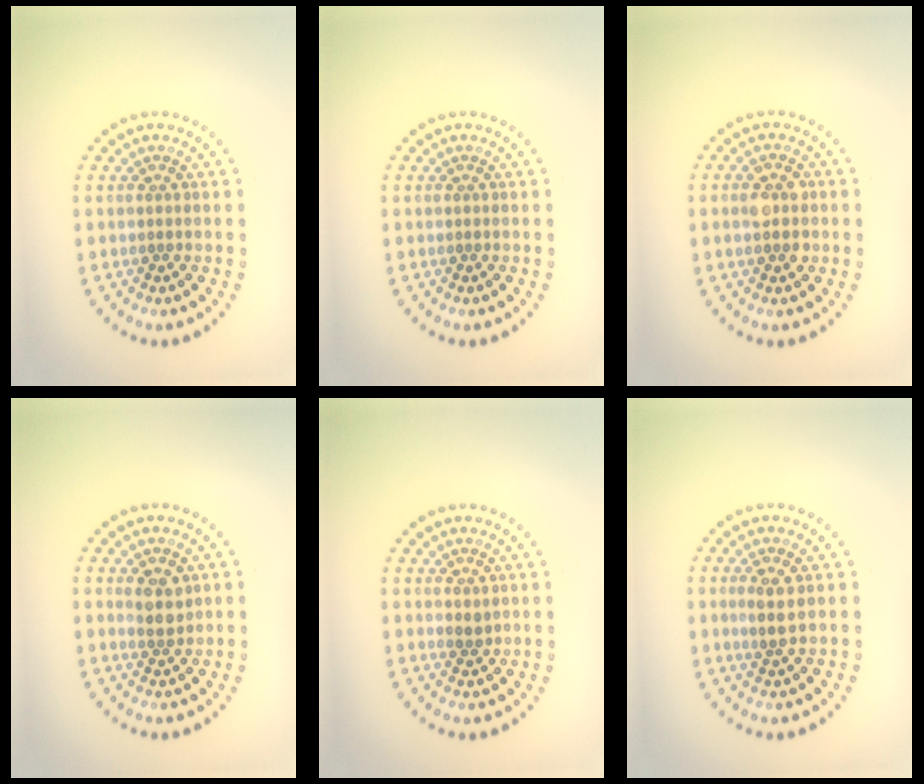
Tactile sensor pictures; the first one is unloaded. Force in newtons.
{"total": 0.0}
{"total": 2.6, "press": 2.6, "slide": 0.2}
{"total": 1.9, "press": 1.8, "slide": 0.7}
{"total": 0.9, "press": 0.9, "slide": 0.2}
{"total": 1.9, "press": 1.7, "slide": 0.9}